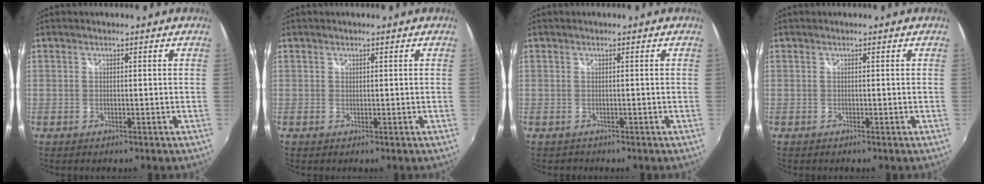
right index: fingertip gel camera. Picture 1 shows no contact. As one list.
[{"total": 0.0}, {"total": 0.9, "force": [-0.5, 0.8, -0.1], "torque": [0.001, 0.001, -0.005]}, {"total": 0.0}]